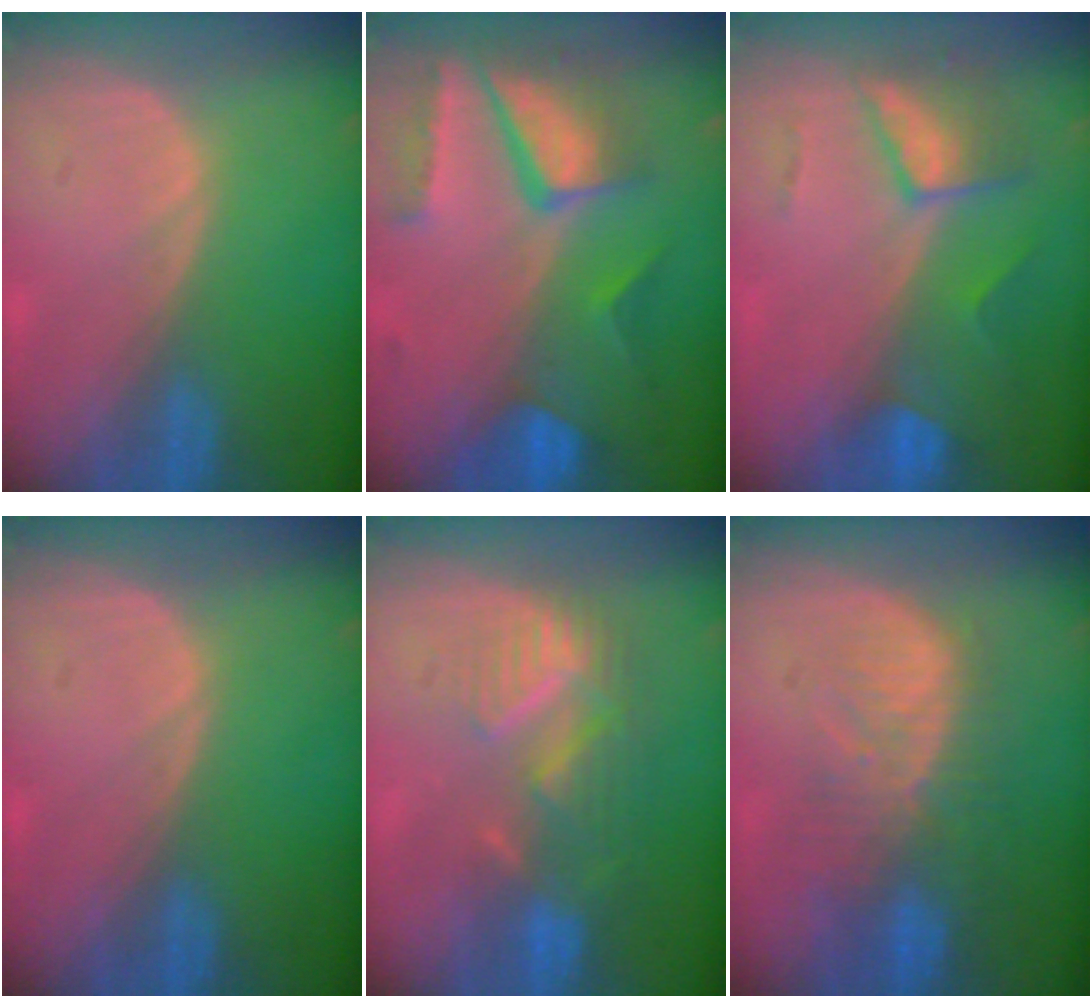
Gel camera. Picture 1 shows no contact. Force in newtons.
{"total": 10.4, "press": 8.7, "slide": 5.7}
{"total": 7.4, "press": 6.6, "slide": 3.5}
{"total": 0.0}
{"total": 8.9, "press": 7.8, "slide": 4.5}
{"total": 10.2, "press": 8.8, "slide": 5.2}